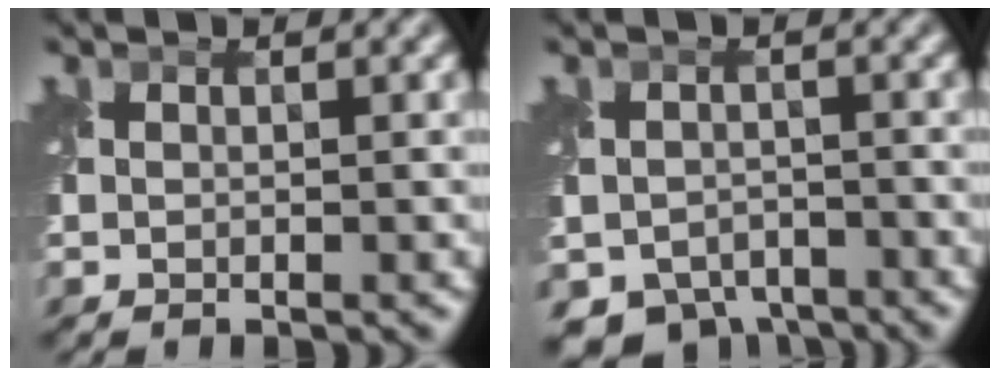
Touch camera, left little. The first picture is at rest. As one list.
[{"total": 6.1, "force": [-4.6, 3.5, 2.0], "torque": [-0.031, -0.028, -0.074]}]